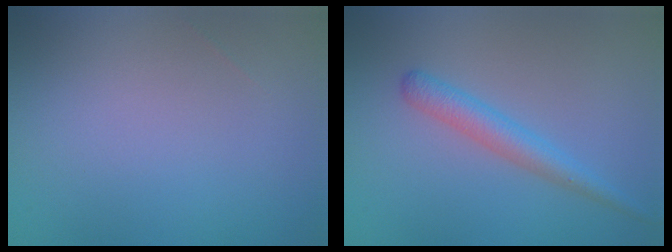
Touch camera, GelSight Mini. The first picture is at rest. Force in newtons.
{"total": 2.7, "press": 2.7, "slide": 0.0}